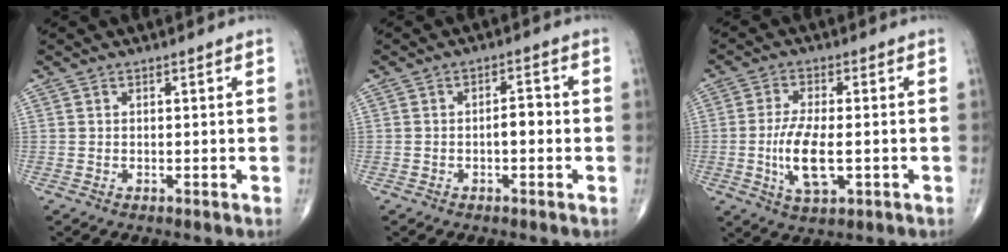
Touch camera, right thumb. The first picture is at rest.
{"total": 3.0, "force": [-0.6, 1.4, 2.5], "torque": [-0.030, 0.013, -0.012]}
{"total": 8.9, "force": [-1.6, 3.6, 8.0], "torque": [-0.158, -0.003, -0.026]}